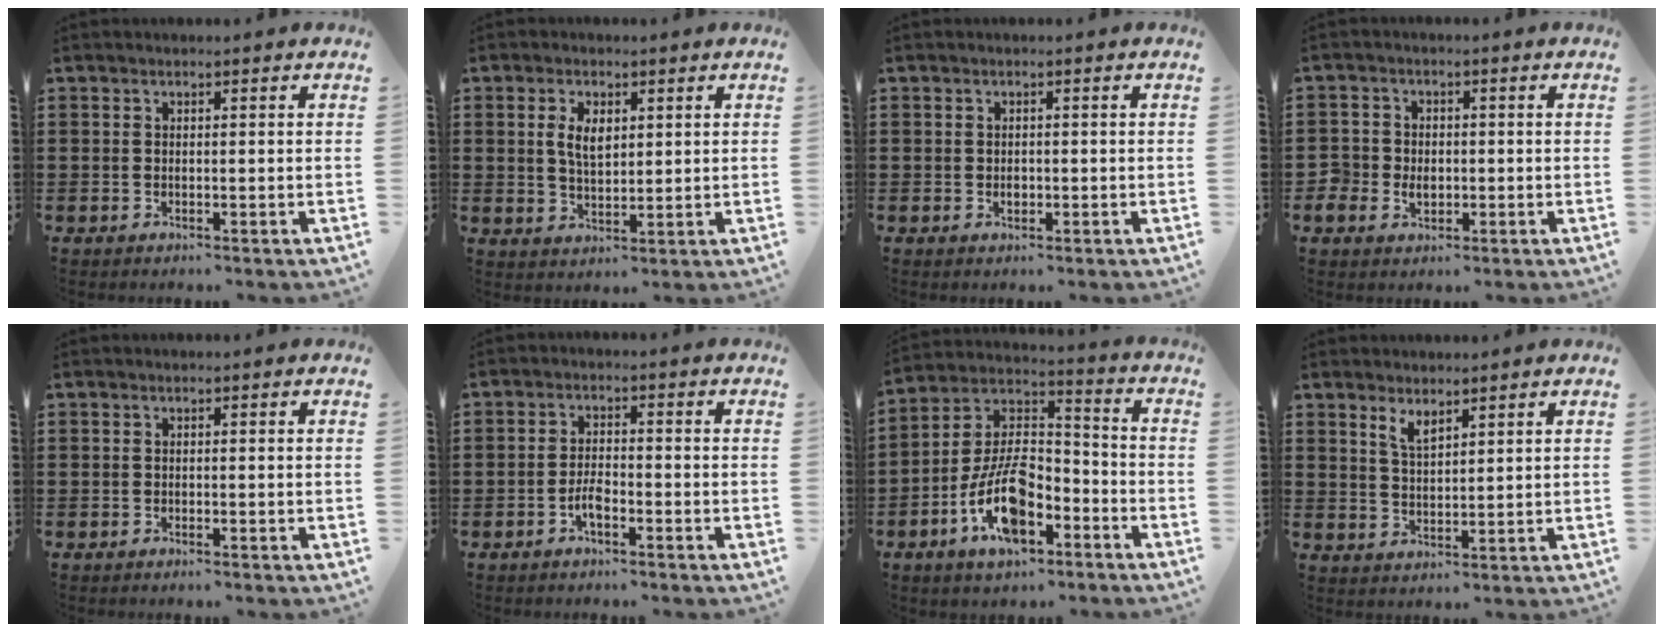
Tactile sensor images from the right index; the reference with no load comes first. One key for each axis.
{"total": 4.4, "fx": 1.1, "fy": 2.4, "fz": 3.5, "tx": -0.067, "ty": 0.006, "tz": 0.016}
{"total": 1.1, "fx": -0.1, "fy": 0.8, "fz": 0.8, "tx": -0.017, "ty": 0.003, "tz": -0.003}
{"total": 3.4, "fx": -0.9, "fy": 3.1, "fz": 1.2, "tx": -0.040, "ty": 0.003, "tz": -0.023}
{"total": 0.6, "fx": -0.5, "fy": 0.1, "fz": 0.2, "tx": -0.004, "ty": -0.001, "tz": -0.011}
{"total": 3.1, "fx": -1.7, "fy": 1.1, "fz": 2.4, "tx": -0.058, "ty": 0.000, "tz": -0.036}
{"total": 12.1, "fx": -6.2, "fy": 5.8, "fz": 8.6, "tx": -0.189, "ty": 0.006, "tz": -0.119}
{"total": 3.1, "fx": 2.3, "fy": 1.1, "fz": 1.7, "tx": -0.038, "ty": 0.003, "tz": 0.043}